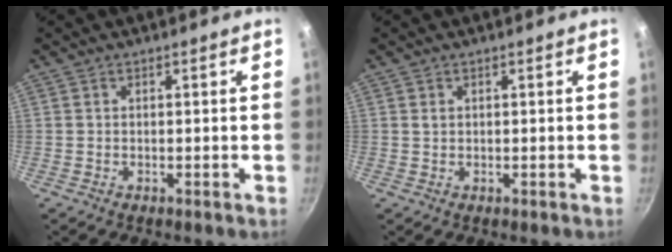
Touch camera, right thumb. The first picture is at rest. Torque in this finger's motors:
{"motor_torque": [-0.35, 0.49, 0.31, 0.17, 0.00]}